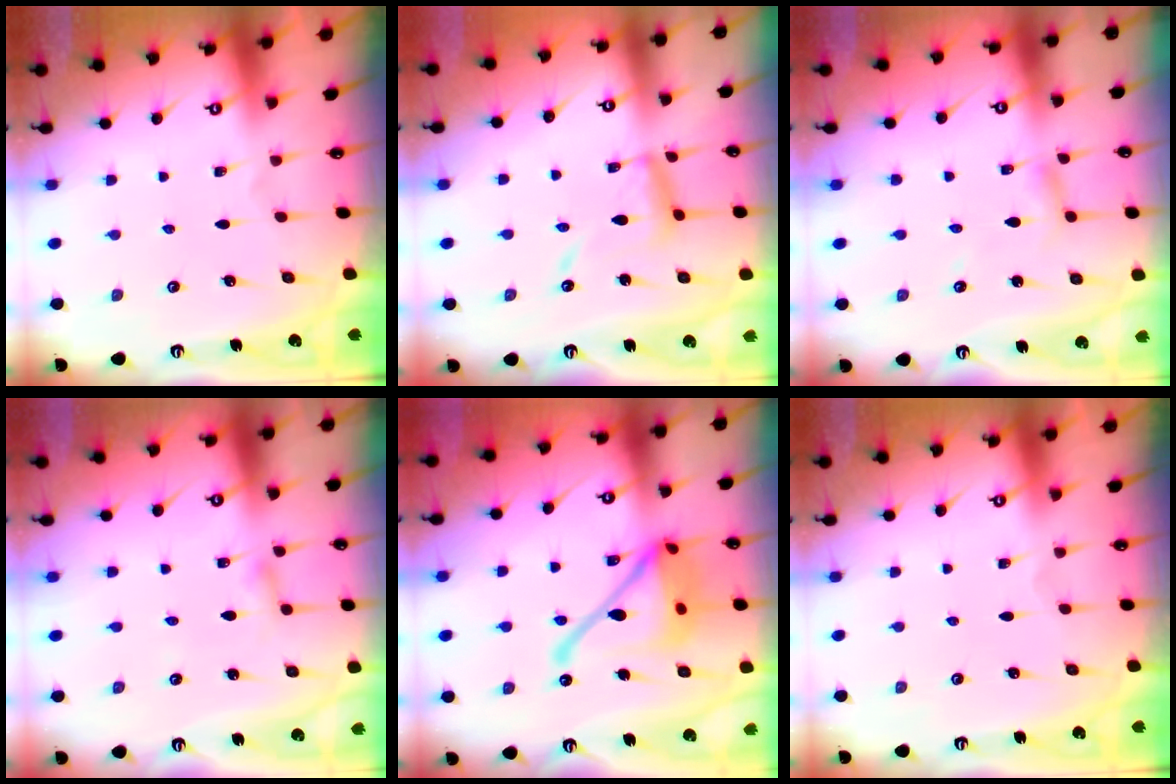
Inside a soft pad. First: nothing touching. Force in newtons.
{"total": 11.5, "press": 11.5, "slide": 1.1}
{"total": 3.6, "press": 3.6, "slide": 0.4}
{"total": 2.7, "press": 2.7, "slide": 0.2}
{"total": 19.7, "press": 19.6, "slide": 2.0}
{"total": 0.0}